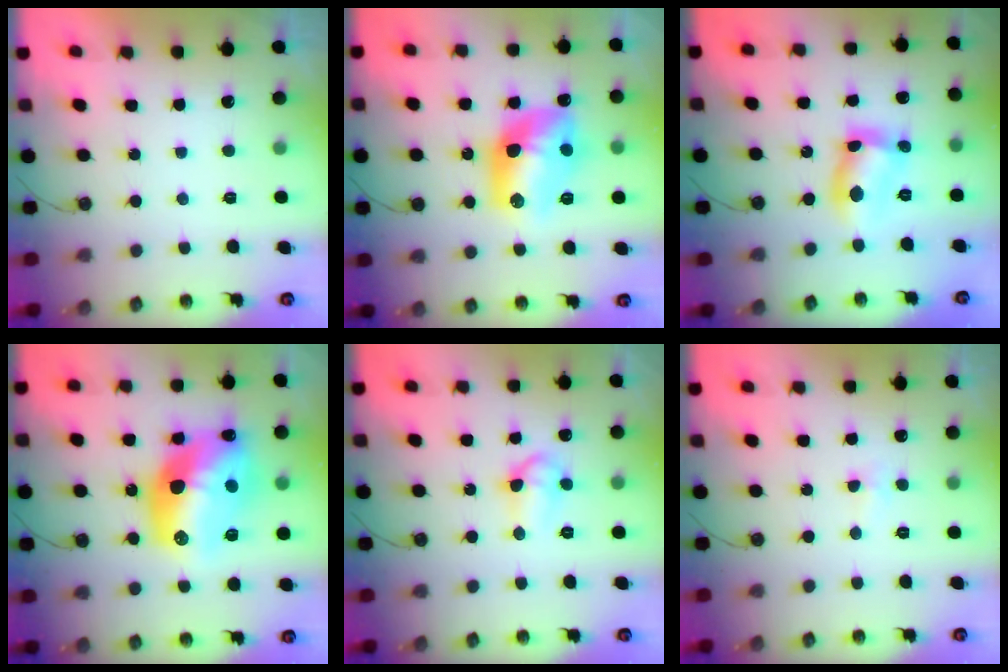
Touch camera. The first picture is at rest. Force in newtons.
{"total": 14.1, "press": 14.0, "slide": 1.1}
{"total": 11.8, "press": 11.7, "slide": 0.6}
{"total": 20.6, "press": 20.6, "slide": 1.1}
{"total": 7.3, "press": 7.2, "slide": 0.8}
{"total": 2.7, "press": 2.0, "slide": 1.8}